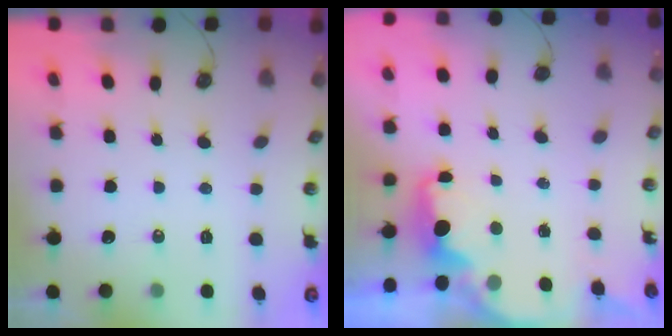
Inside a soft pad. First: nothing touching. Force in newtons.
{"total": 2.5, "press": 2.4, "slide": 0.8}